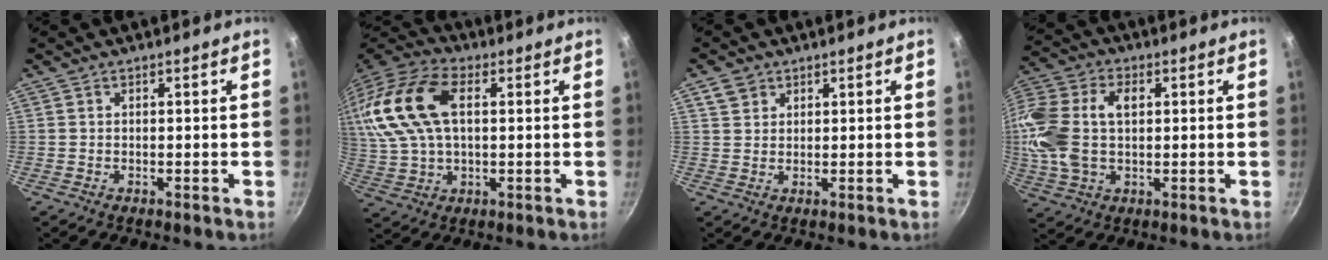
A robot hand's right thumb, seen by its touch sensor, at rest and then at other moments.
{"total": 18.9, "force": [4.4, 11.2, 14.6], "torque": [-0.300, 0.017, 0.075]}
{"total": 3.3, "force": [1.8, 2.6, 1.0], "torque": [-0.004, 0.001, 0.033]}
{"total": 17.5, "force": [2.2, 11.4, 13.1], "torque": [-0.281, 0.025, 0.033]}